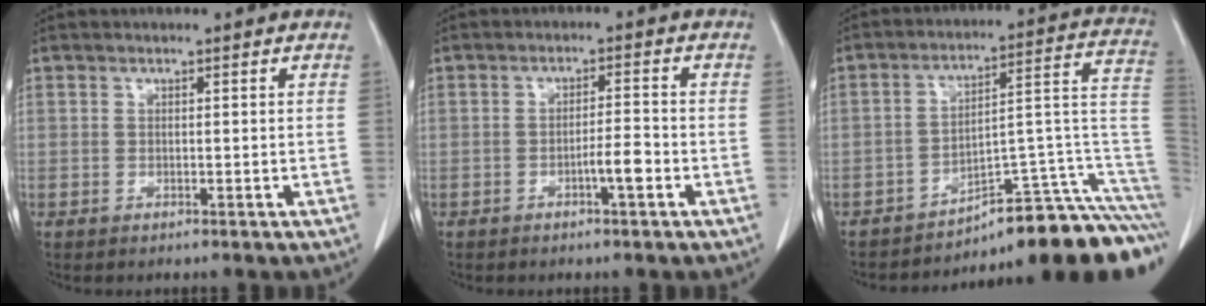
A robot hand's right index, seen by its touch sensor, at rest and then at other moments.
{"total": 3.4, "force": [-1.6, 0.2, 3.0], "torque": [-0.046, 0.001, -0.027]}
{"total": 14.3, "force": [-10.9, 2.7, 8.9], "torque": [-0.046, 0.085, -0.140]}